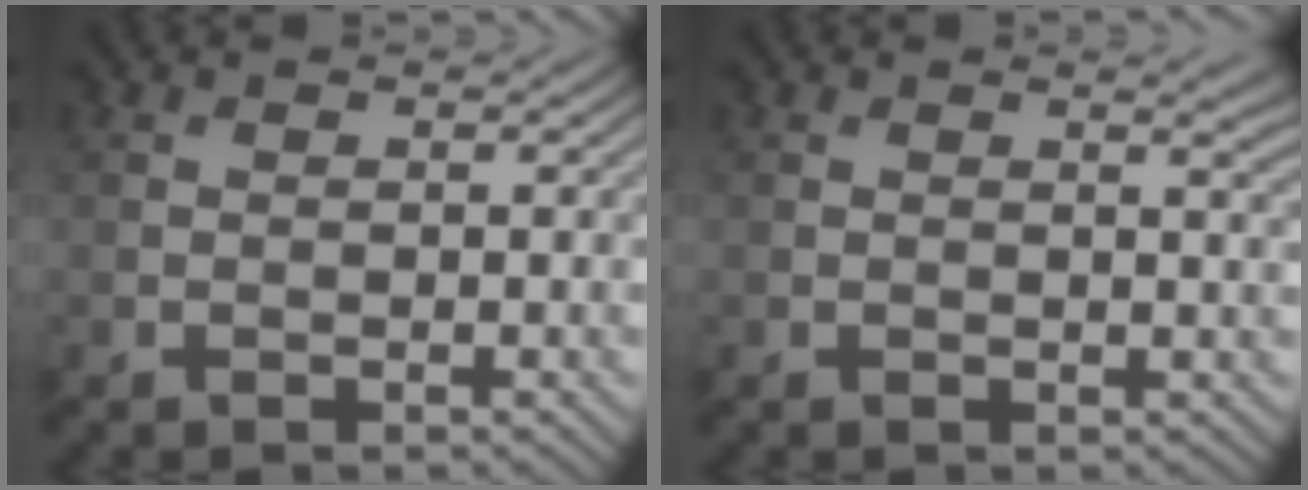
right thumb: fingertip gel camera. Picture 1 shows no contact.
{"total": 1.7, "force": [1.0, 0.3, 1.3], "torque": [-0.015, -0.001, 0.014]}